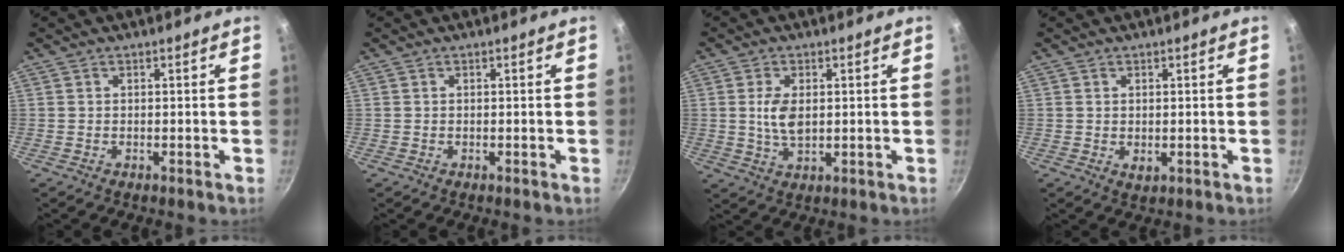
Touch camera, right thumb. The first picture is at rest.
{"total": 0.0}
{"total": 5.7, "force": [0.7, 3.2, 4.6], "torque": [-0.089, -0.009, 0.015]}
{"total": 1.4, "force": [0.1, 0.9, 1.1], "torque": [-0.017, -0.005, 0.003]}